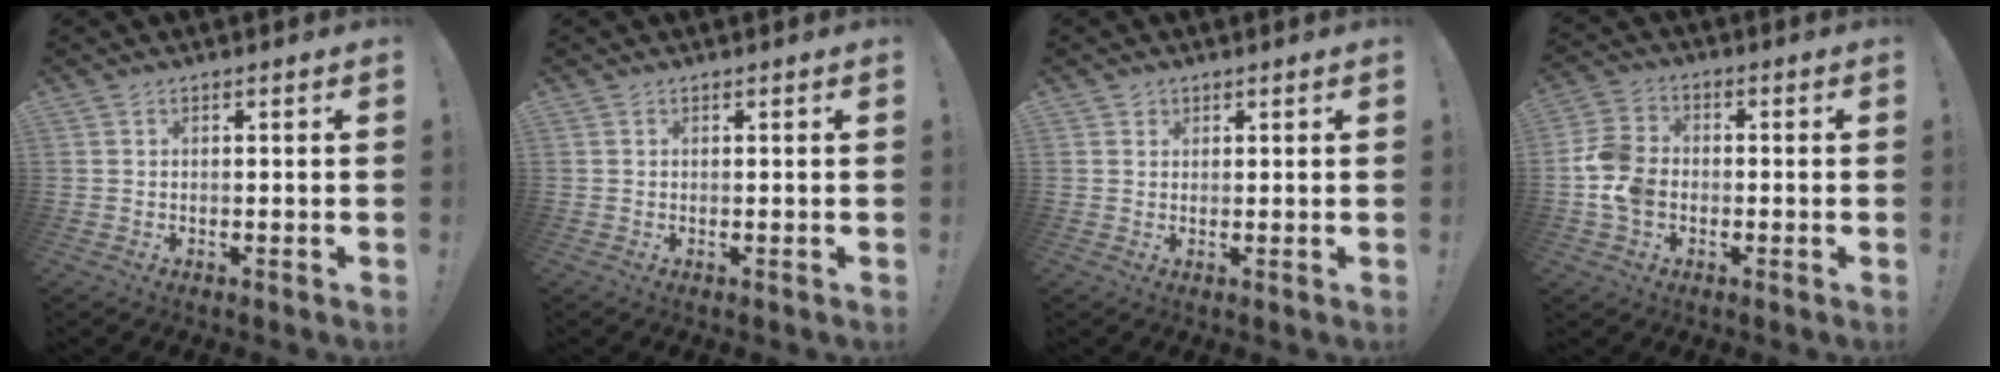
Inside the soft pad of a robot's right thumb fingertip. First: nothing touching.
{"total": 0.0}
{"total": 1.4, "force": [0.9, 1.1, 0.0], "torque": [0.006, -0.005, 0.016]}
{"total": 10.8, "force": [-2.8, 8.3, 6.3], "torque": [-0.125, 0.023, -0.050]}